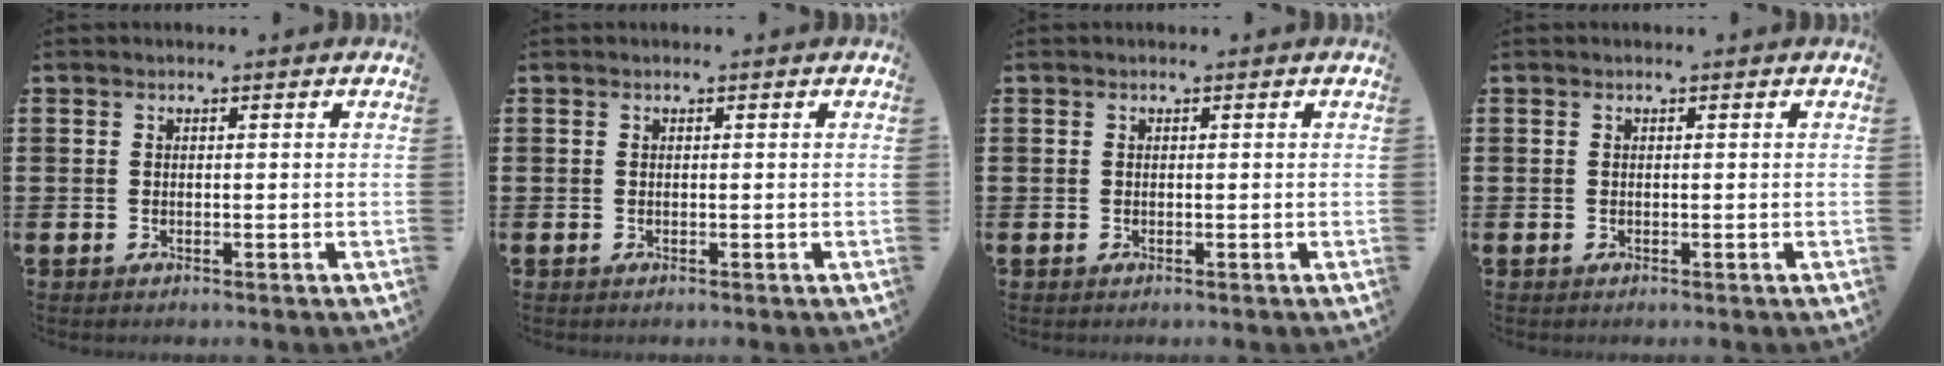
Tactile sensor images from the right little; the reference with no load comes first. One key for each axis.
{"total": 0.0}
{"total": 0.0}
{"total": 0.0}